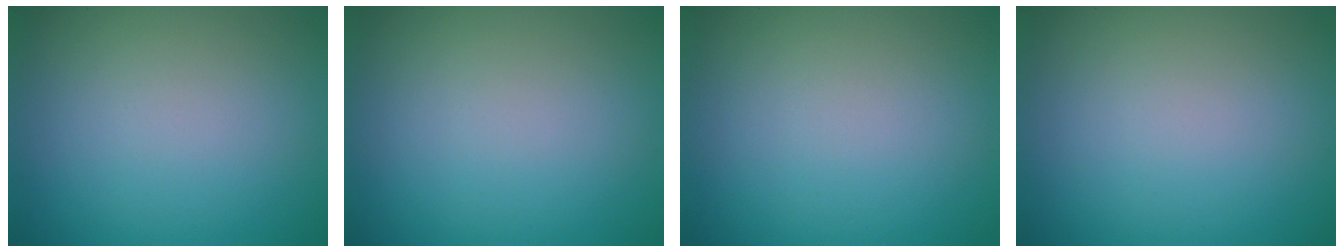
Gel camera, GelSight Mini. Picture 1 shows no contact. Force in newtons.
{"total": 0.0}
{"total": 0.0}
{"total": 0.0}